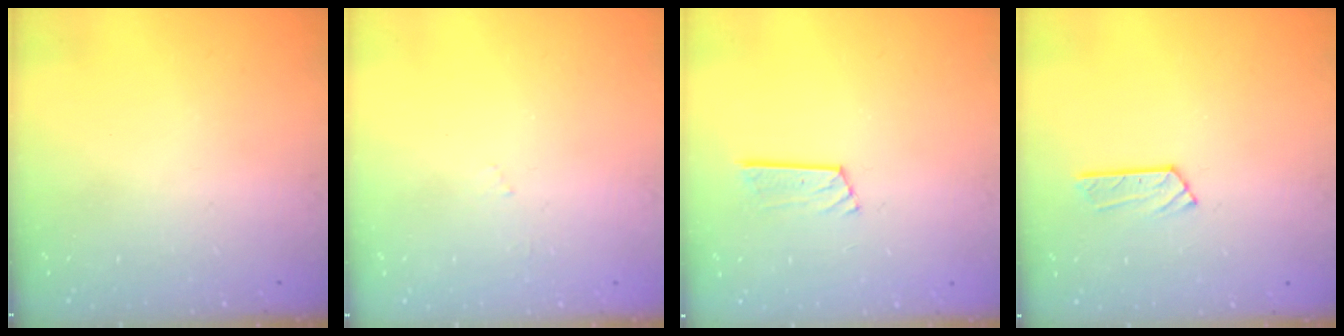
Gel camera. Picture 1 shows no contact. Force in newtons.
{"total": 3.1, "press": 3.1, "slide": 0.4}
{"total": 7.0, "press": 7.0, "slide": 0.4}
{"total": 3.6, "press": 3.6, "slide": 0.4}